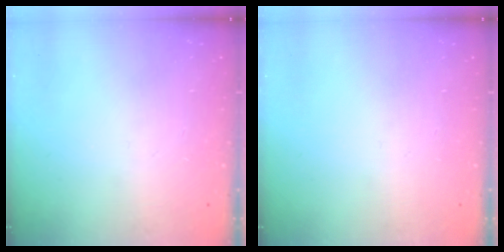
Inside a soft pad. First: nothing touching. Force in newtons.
{"total": 0.0}